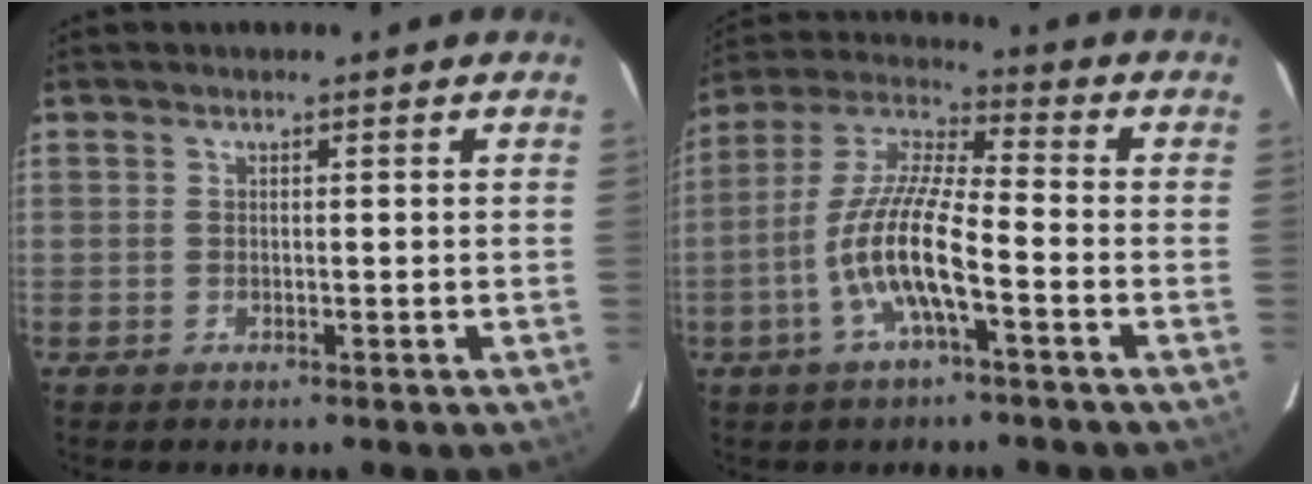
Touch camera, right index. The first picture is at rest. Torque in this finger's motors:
{"motor_torque": [1.43, -0.71, 0.98, 0.21]}